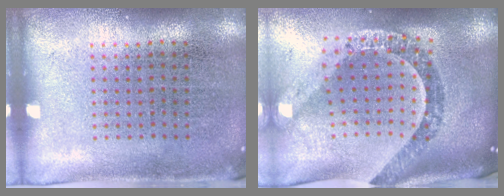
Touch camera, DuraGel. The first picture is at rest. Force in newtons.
{"total": 2.2, "press": 1.8, "slide": 1.3}